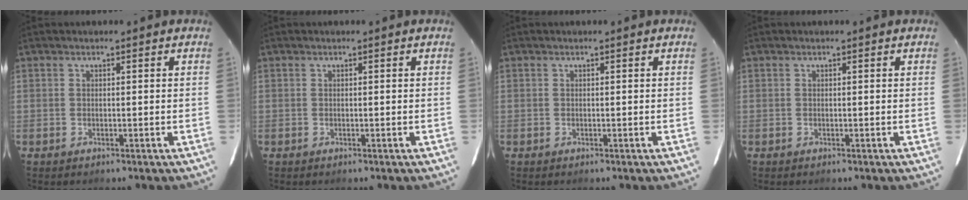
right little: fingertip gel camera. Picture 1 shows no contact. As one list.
[{"total": 0.0}, {"total": 0.0}, {"total": 0.0}]